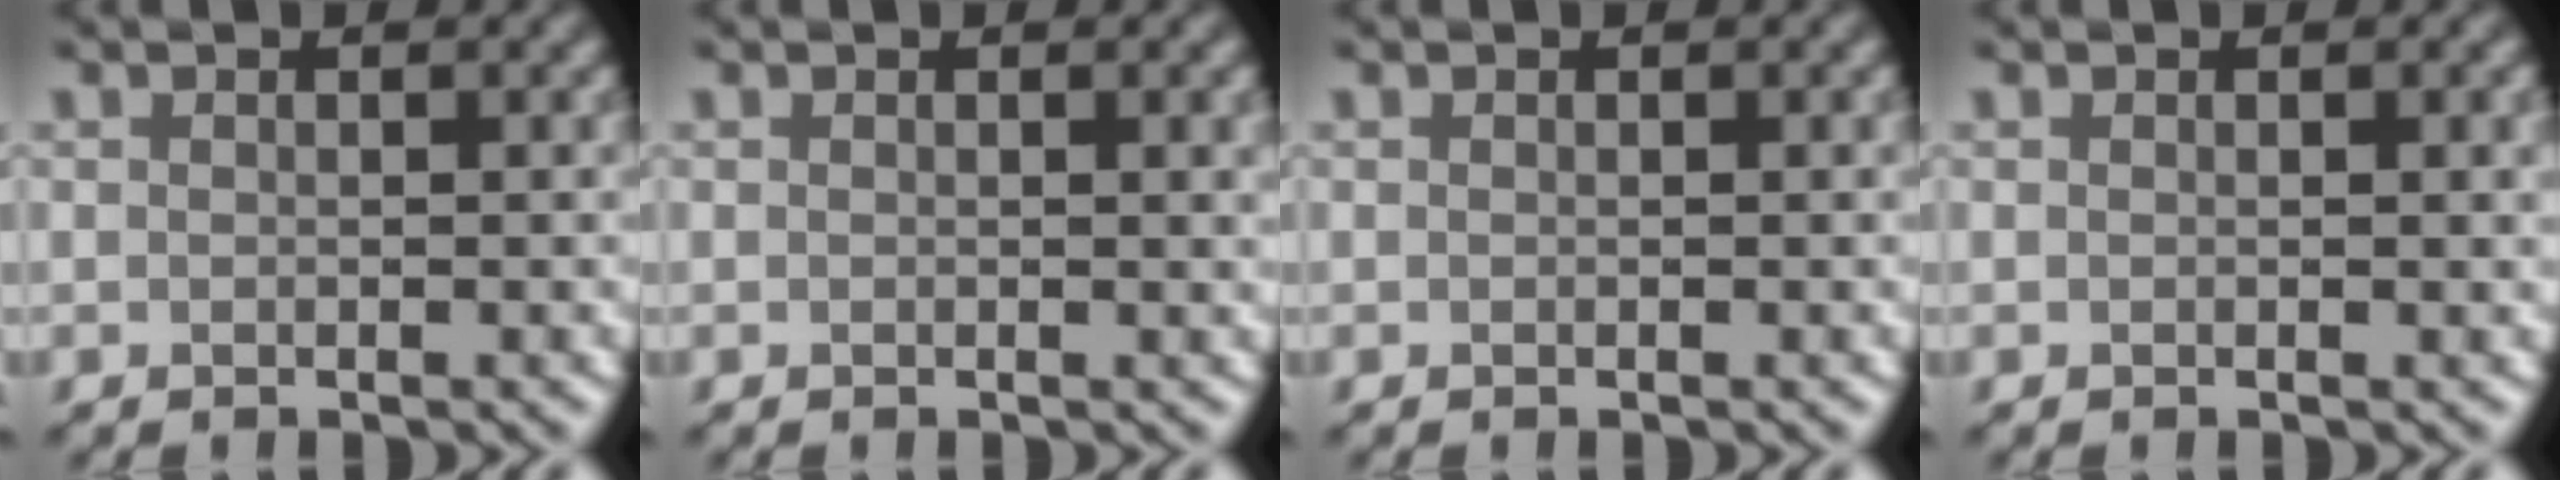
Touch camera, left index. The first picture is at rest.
{"total": 1.2, "force": [0.3, 0.3, 1.1], "torque": [-0.012, 0.001, 0.001]}
{"total": 0.0}
{"total": 1.1, "force": [0.2, 0.3, 1.0], "torque": [-0.011, 0.001, 0.000]}